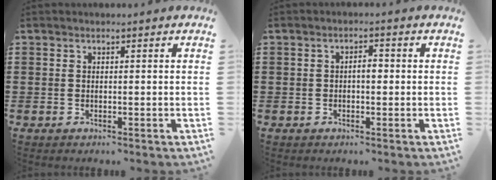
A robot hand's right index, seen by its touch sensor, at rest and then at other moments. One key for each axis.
{"total": 2.2, "fx": -0.2, "fy": 0.9, "fz": 2.1, "tx": -0.039, "ty": 0.003, "tz": -0.006}